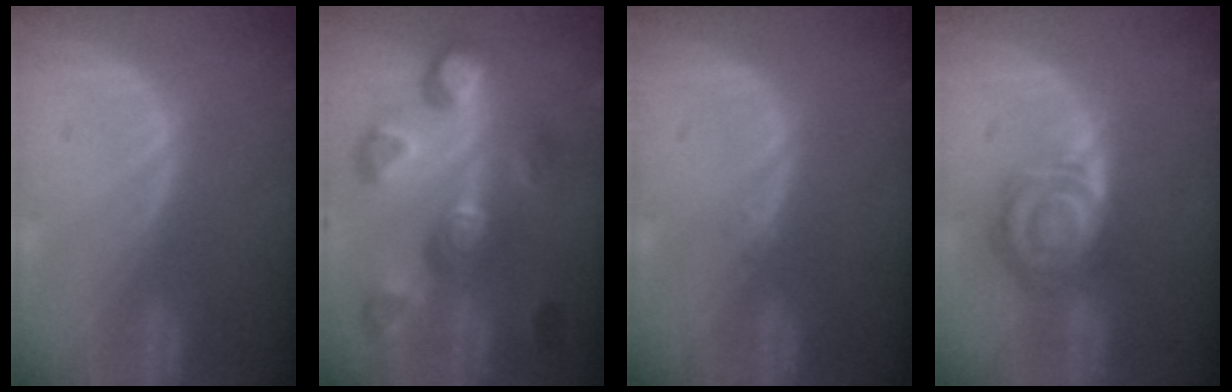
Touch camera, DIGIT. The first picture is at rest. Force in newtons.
{"total": 11.0, "press": 10.0, "slide": 4.6}
{"total": 0.6, "press": 0.5, "slide": 0.3}
{"total": 8.2, "press": 7.2, "slide": 3.9}